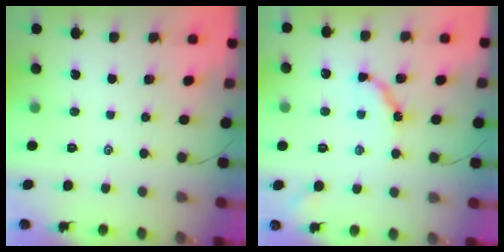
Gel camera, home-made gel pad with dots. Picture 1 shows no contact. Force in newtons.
{"total": 9.3, "press": 9.2, "slide": 1.1}